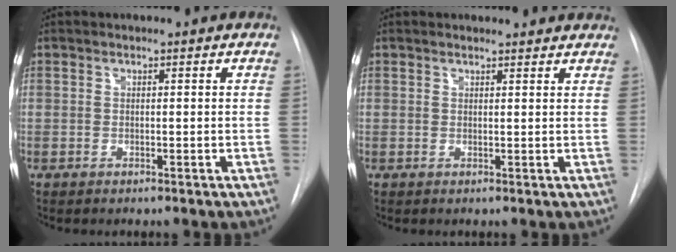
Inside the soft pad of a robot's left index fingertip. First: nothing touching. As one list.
[{"total": 4.8, "force": [4.6, 1.1, 0.7], "torque": [-0.005, 0.005, 0.038]}]